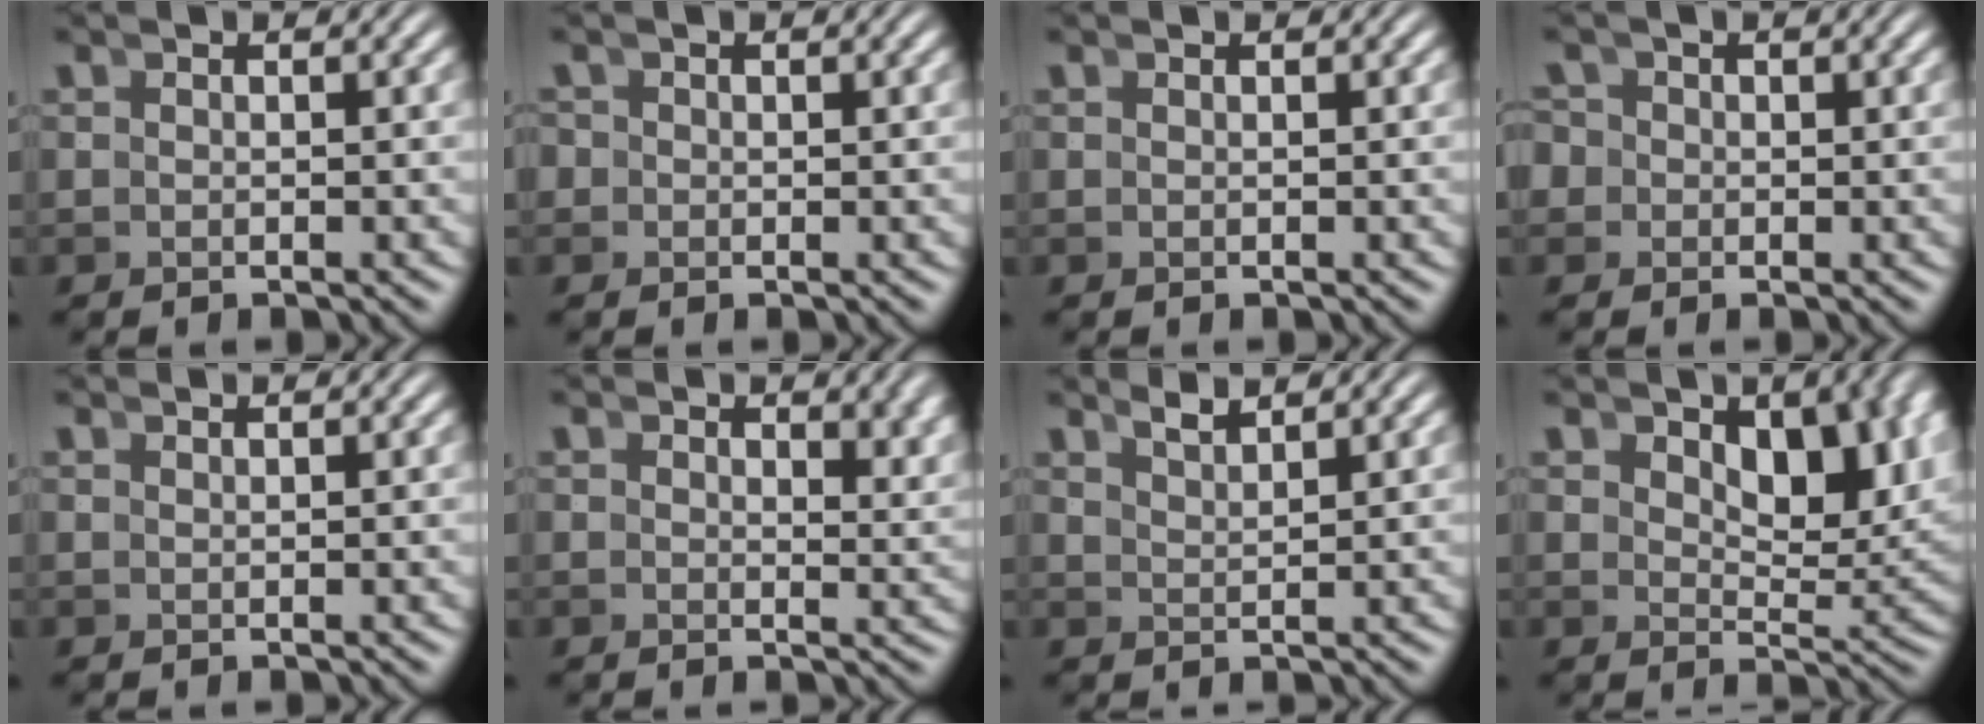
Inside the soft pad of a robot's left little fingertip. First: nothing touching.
{"total": 2.3, "force": [-0.2, 2.2, 0.4], "torque": [-0.013, -0.003, -0.009]}
{"total": 0.0}
{"total": 3.5, "force": [-0.3, 3.4, 0.9], "torque": [-0.020, -0.005, -0.013]}
{"total": 0.8, "force": [0.7, -0.5, -0.1], "torque": [0.013, 0.006, 0.014]}
{"total": 1.7, "force": [1.6, 0.2, 0.7], "torque": [-0.005, -0.008, 0.028]}
{"total": 2.0, "force": [1.9, -0.4, 0.4], "torque": [0.006, 0.002, 0.040]}
{"total": 4.4, "force": [2.3, 1.5, 3.4], "torque": [-0.040, -0.008, 0.042]}